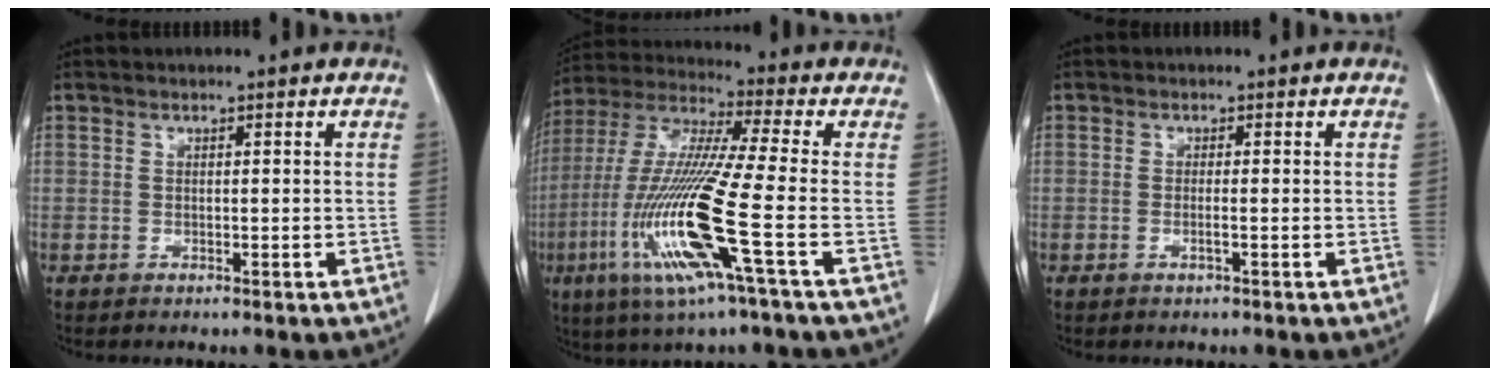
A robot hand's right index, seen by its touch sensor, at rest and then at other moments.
{"total": 17.5, "force": [-5.5, -0.4, 16.7], "torque": [-0.354, -0.023, -0.115]}
{"total": 1.0, "force": [-0.4, -0.1, 0.9], "torque": [-0.020, -0.002, -0.008]}